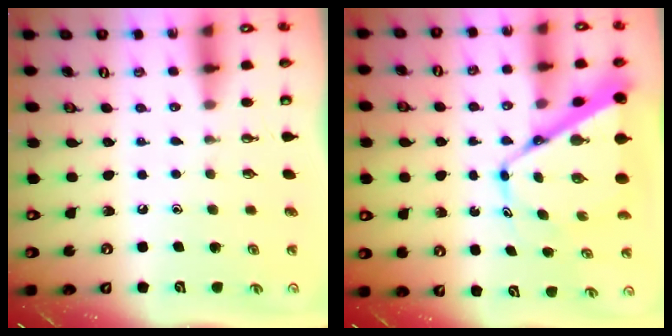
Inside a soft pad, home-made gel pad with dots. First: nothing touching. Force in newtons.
{"total": 12.6, "press": 12.6, "slide": 1.2}